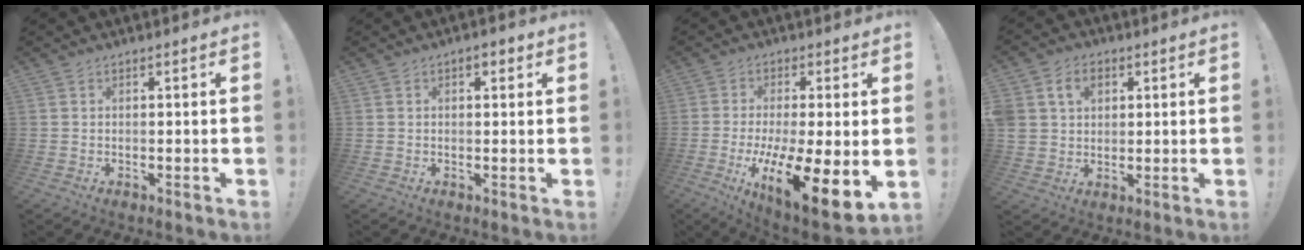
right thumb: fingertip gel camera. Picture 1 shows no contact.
{"total": 2.5, "force": [1.0, 1.5, 1.8], "torque": [-0.019, 0.001, 0.015]}
{"total": 15.4, "force": [-5.1, 3.3, 14.2], "torque": [-0.217, 0.013, -0.073]}
{"total": 8.0, "force": [3.1, 6.4, 3.6], "torque": [-0.058, 0.000, 0.063]}